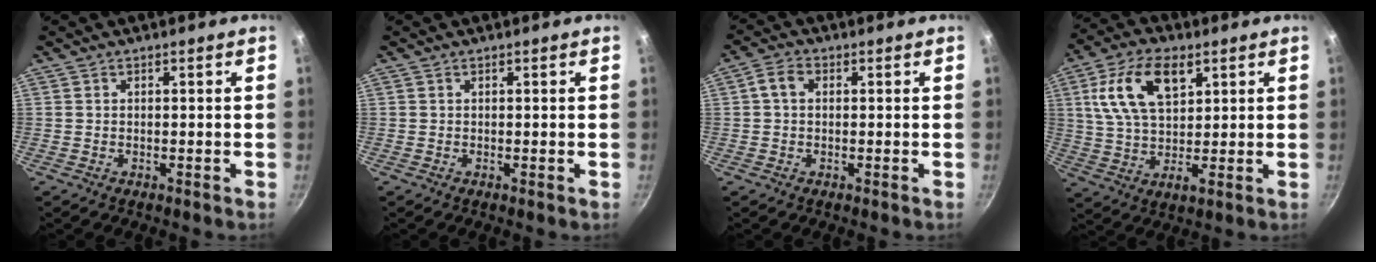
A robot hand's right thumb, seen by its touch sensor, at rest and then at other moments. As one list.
[{"total": 0.0}, {"total": 3.6, "force": [0.5, 2.5, 2.5], "torque": [-0.049, 0.013, 0.004]}, {"total": 14.1, "force": [5.2, 7.9, 10.5], "torque": [-0.175, -0.005, 0.092]}]